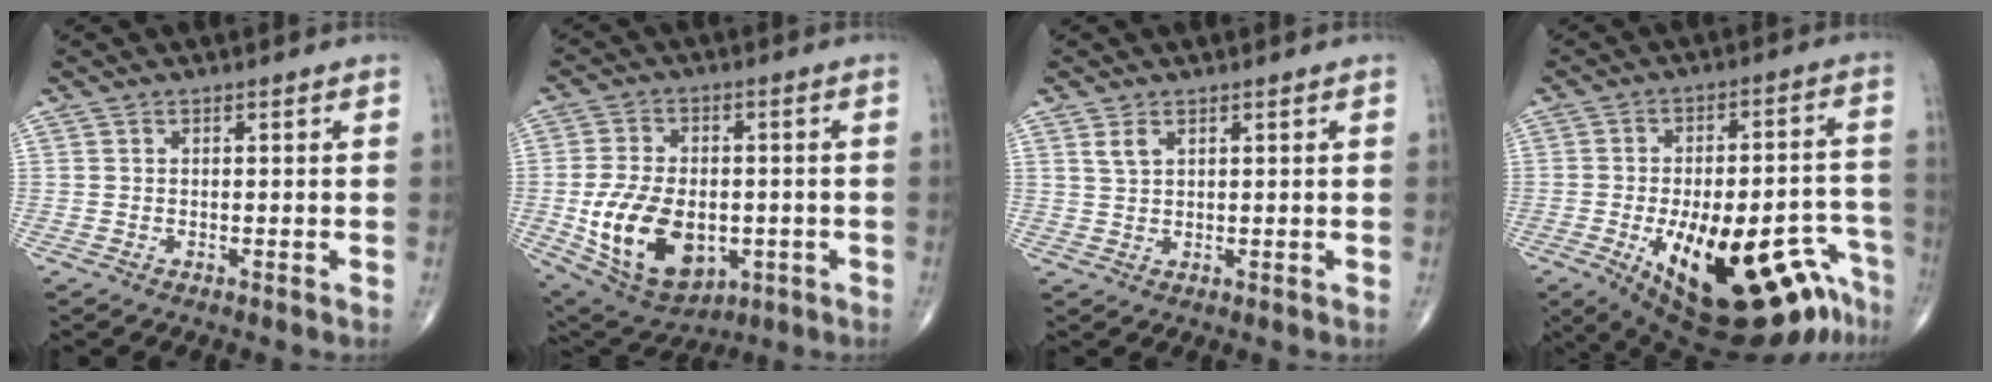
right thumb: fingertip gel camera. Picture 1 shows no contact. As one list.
[{"total": 17.6, "force": [-3.5, 11.2, 13.1], "torque": [-0.215, -0.002, -0.035]}, {"total": 2.2, "force": [1.2, 1.1, 1.4], "torque": [-0.029, 0.000, 0.031]}, {"total": 27.0, "force": [-13.7, 10.2, 20.9], "torque": [-0.222, 0.063, -0.182]}]